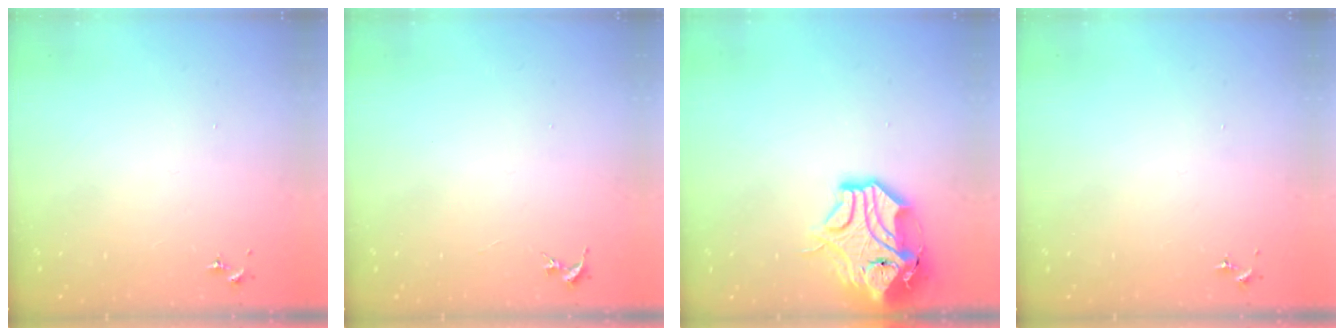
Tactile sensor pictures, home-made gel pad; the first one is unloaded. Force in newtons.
{"total": 0.0}
{"total": 14.6, "press": 14.5, "slide": 1.7}
{"total": 0.0}